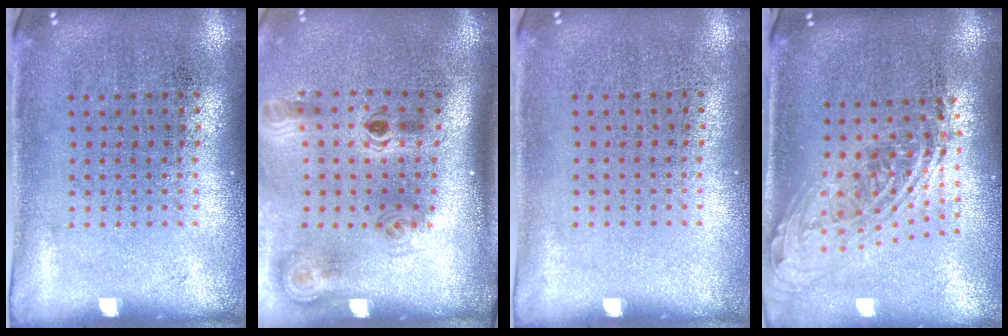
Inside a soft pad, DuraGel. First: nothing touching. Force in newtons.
{"total": 2.1, "press": 1.4, "slide": 1.5}
{"total": 0.0}
{"total": 2.0, "press": 1.6, "slide": 1.3}